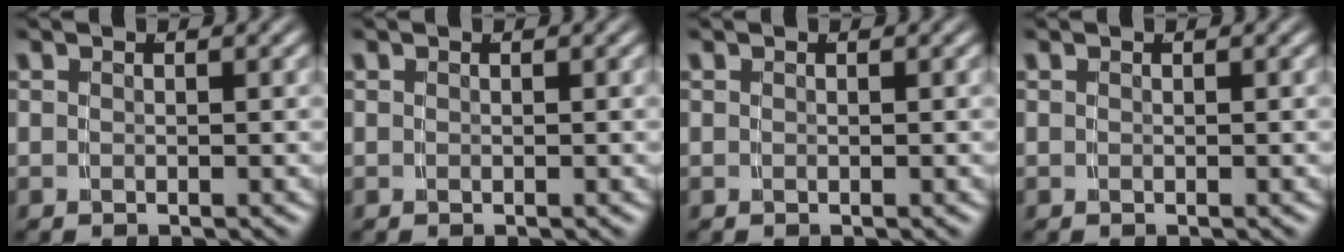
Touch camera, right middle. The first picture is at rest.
{"total": 0.0}
{"total": 0.0}
{"total": 0.0}